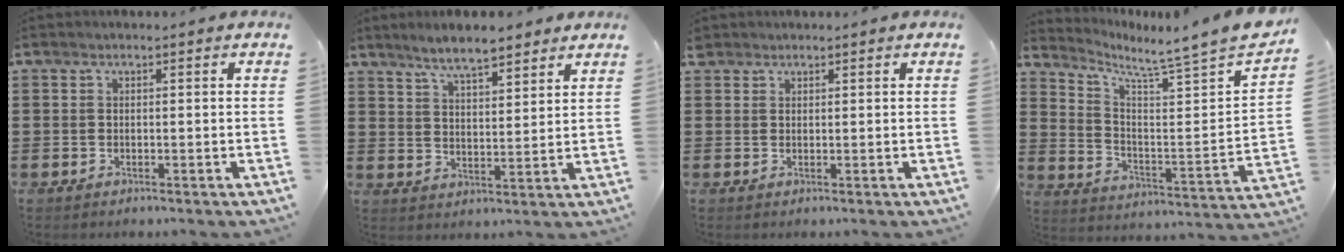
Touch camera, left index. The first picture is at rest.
{"total": 5.8, "force": [5.2, 1.0, 2.4], "torque": [-0.063, -0.008, 0.095]}
{"total": 1.3, "force": [1.1, 0.7, 0.1], "torque": [-0.006, 0.003, 0.023]}
{"total": 5.2, "force": [4.6, -1.3, 2.2], "torque": [-0.056, -0.061, 0.063]}